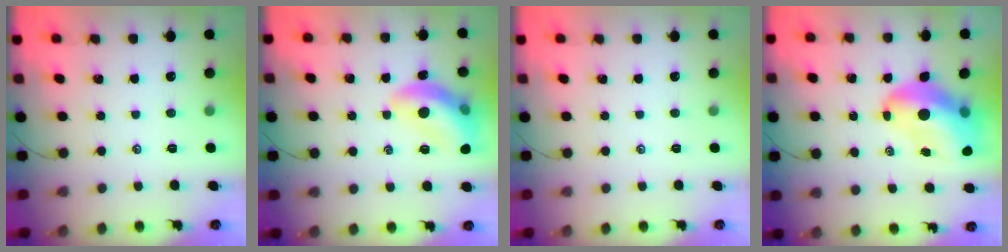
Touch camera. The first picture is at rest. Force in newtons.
{"total": 14.2, "press": 14.1, "slide": 1.6}
{"total": 0.0}
{"total": 14.2, "press": 13.7, "slide": 4.0}